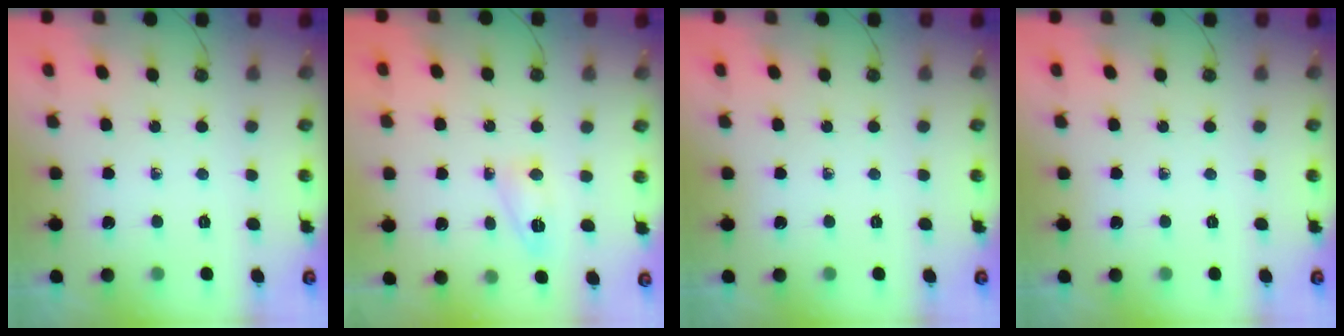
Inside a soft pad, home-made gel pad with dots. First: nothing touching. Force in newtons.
{"total": 5.3, "press": 5.3, "slide": 0.4}
{"total": 0.0}
{"total": 0.0}